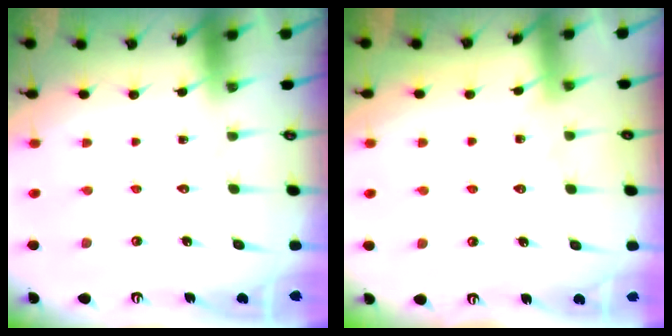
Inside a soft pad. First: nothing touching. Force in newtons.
{"total": 3.8, "press": 3.7, "slide": 0.6}